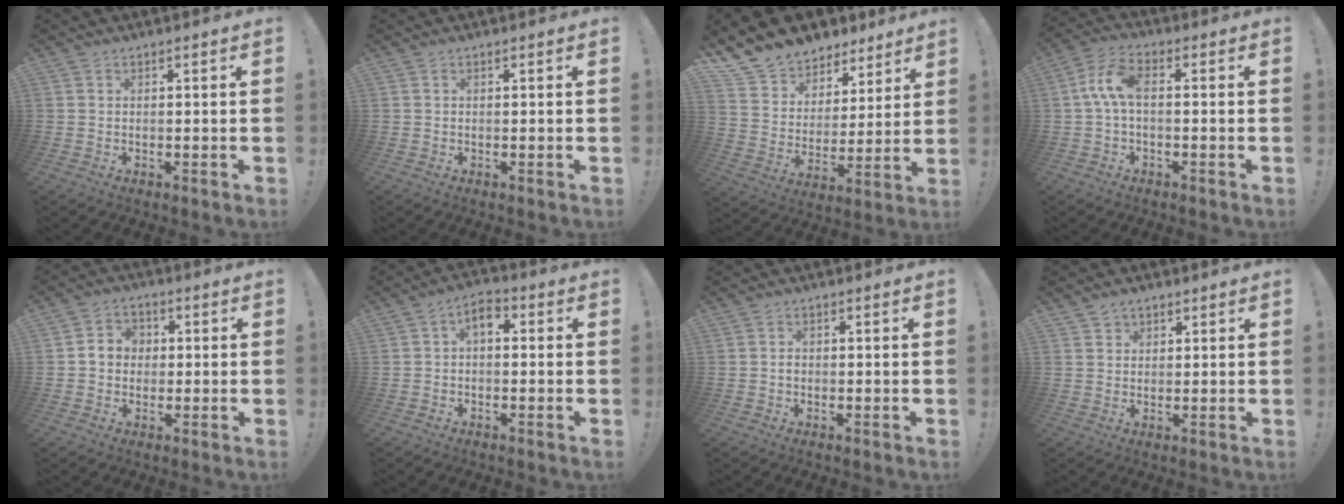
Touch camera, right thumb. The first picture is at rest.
{"total": 0.0}
{"total": 12.0, "force": [9.4, 7.1, 1.9], "torque": [-0.051, -0.075, 0.181]}
{"total": 8.0, "force": [0.0, 3.8, 7.1], "torque": [-0.144, 0.008, 0.002]}
{"total": 5.8, "force": [0.1, 5.3, 2.4], "torque": [-0.038, 0.015, 0.004]}
{"total": 4.7, "force": [0.5, 2.9, 3.7], "torque": [-0.053, 0.003, 0.006]}
{"total": 0.7, "force": [-0.4, 0.6, 0.3], "torque": [-0.006, 0.003, -0.007]}
{"total": 2.3, "force": [1.6, 1.7, 0.3], "torque": [-0.003, -0.008, 0.028]}